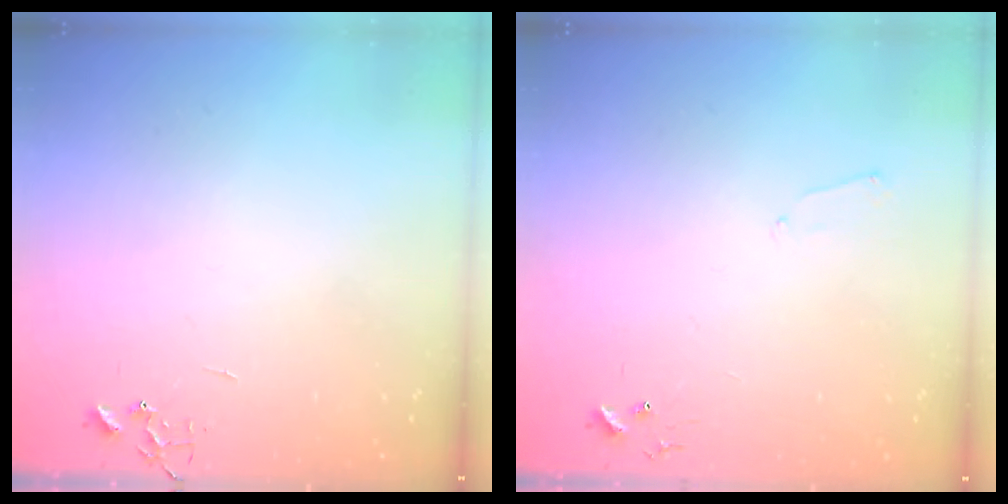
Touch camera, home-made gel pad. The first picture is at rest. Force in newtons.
{"total": 5.1, "press": 5.0, "slide": 0.6}